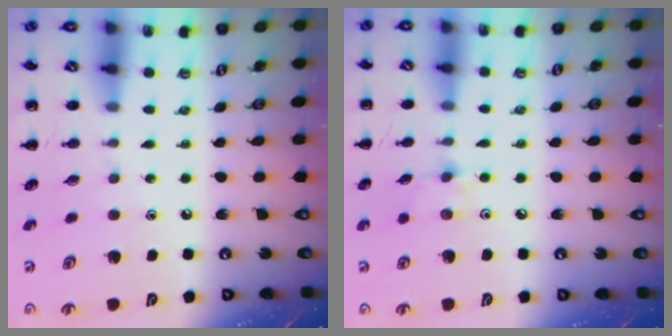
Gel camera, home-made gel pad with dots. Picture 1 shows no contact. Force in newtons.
{"total": 5.3, "press": 5.1, "slide": 1.6}